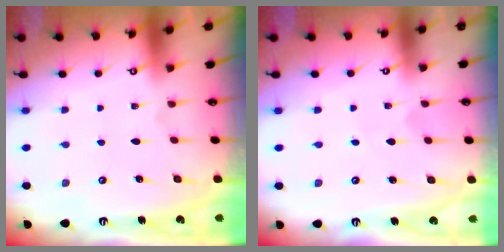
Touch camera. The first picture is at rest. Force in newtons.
{"total": 2.5, "press": 2.5, "slide": 0.3}